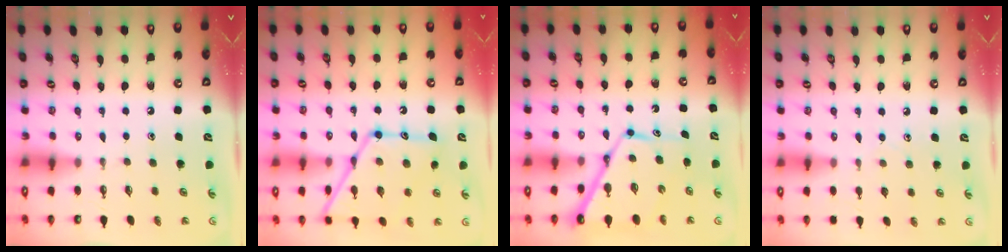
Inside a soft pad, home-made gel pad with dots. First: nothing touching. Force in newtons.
{"total": 17.0, "press": 16.9, "slide": 1.6}
{"total": 12.6, "press": 12.5, "slide": 1.1}
{"total": 3.8, "press": 3.7, "slide": 0.4}